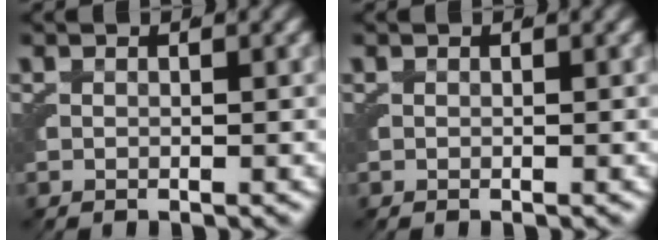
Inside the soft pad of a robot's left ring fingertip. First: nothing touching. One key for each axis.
{"total": 0.0}